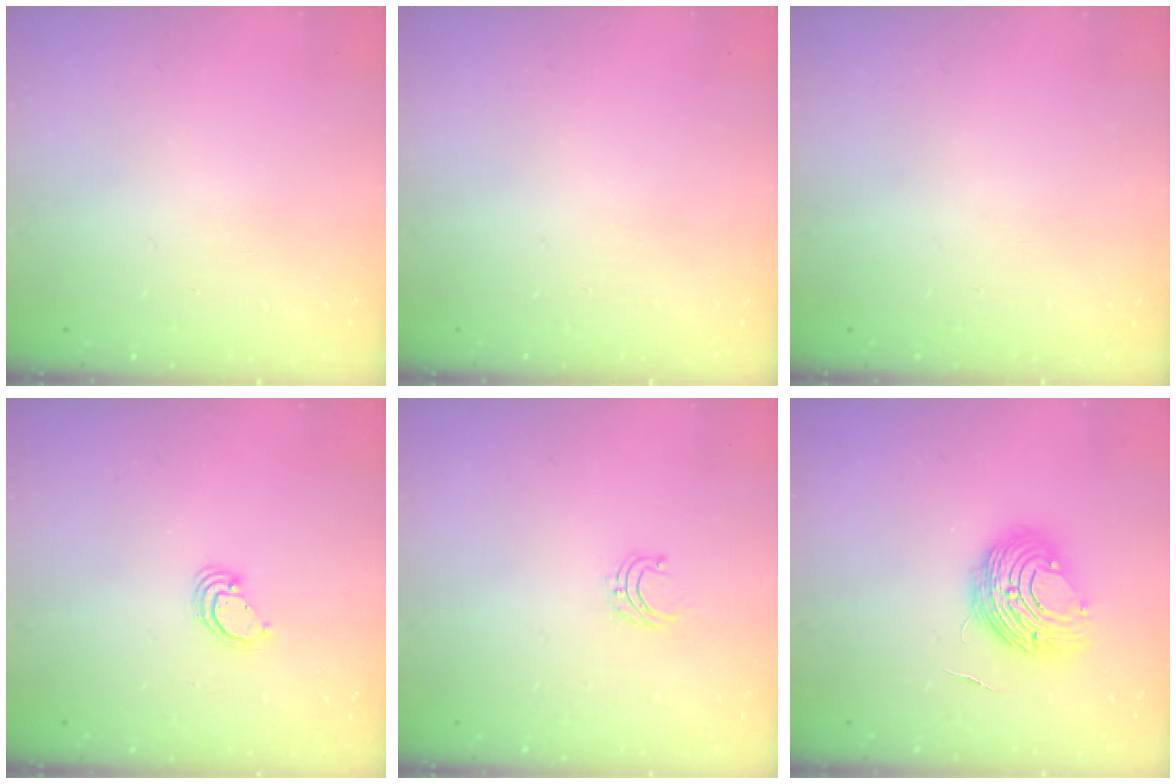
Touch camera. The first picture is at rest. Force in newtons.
{"total": 0.0}
{"total": 0.0}
{"total": 3.6, "press": 3.6, "slide": 0.2}
{"total": 4.2, "press": 4.2, "slide": 0.4}
{"total": 11.3, "press": 11.2, "slide": 1.2}